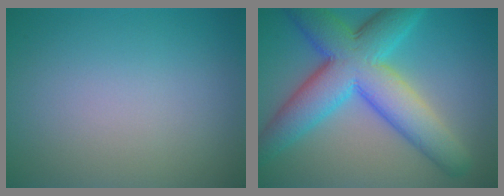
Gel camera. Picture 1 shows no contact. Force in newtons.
{"total": 10.2, "press": 10.2, "slide": 0.2}